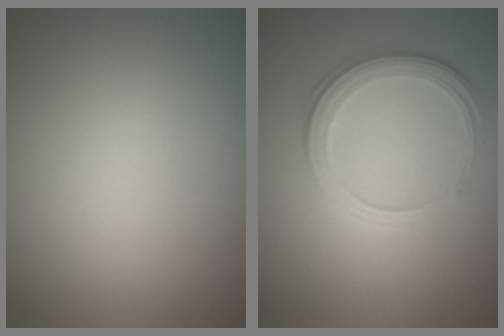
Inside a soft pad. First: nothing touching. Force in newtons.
{"total": 3.7, "press": 2.7, "slide": 2.5}